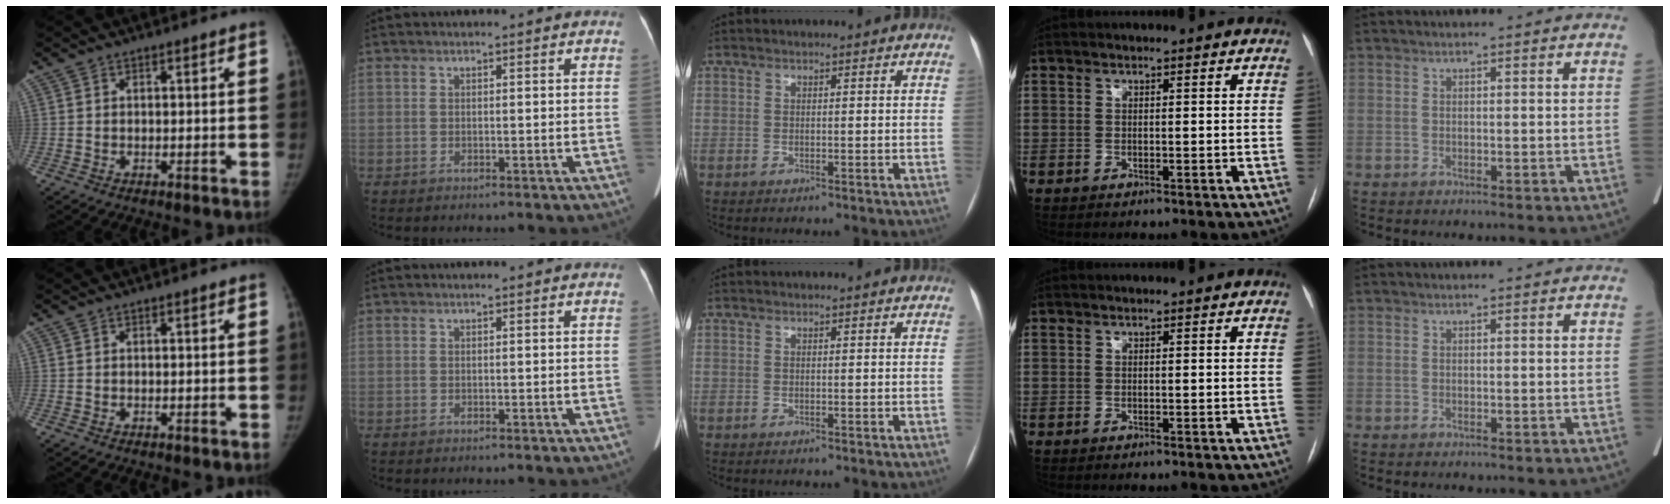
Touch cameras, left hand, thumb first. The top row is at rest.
{}